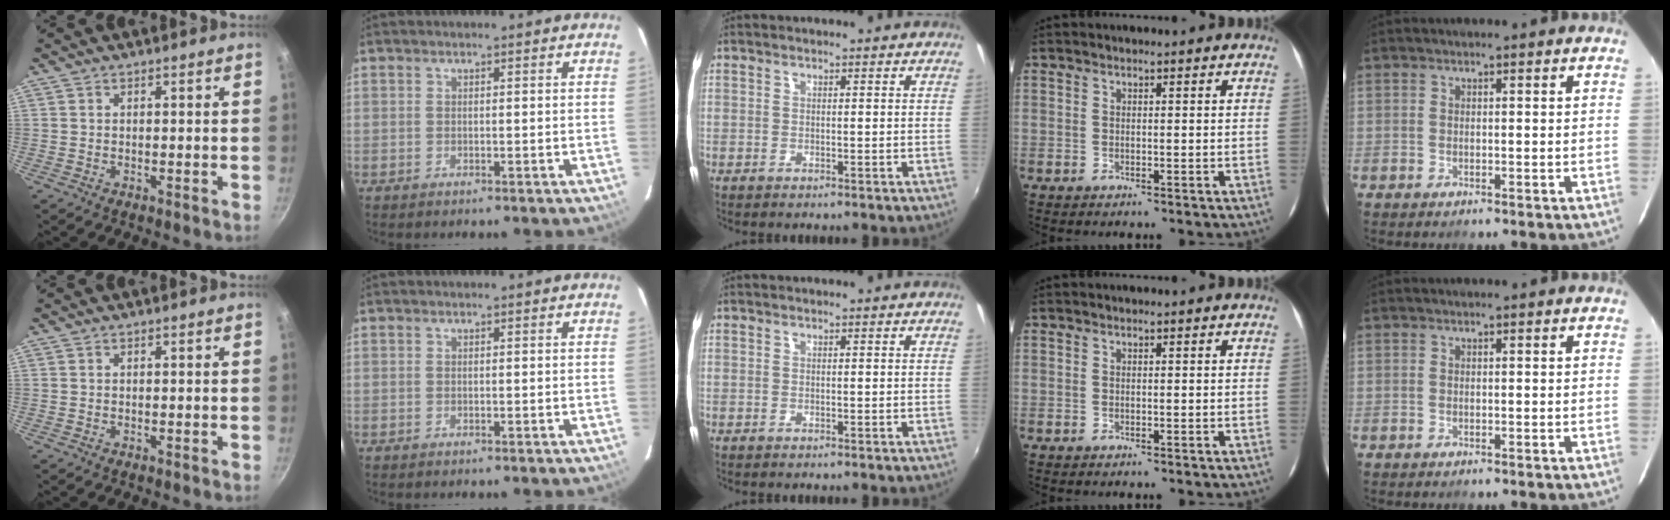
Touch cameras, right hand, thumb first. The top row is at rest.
{}